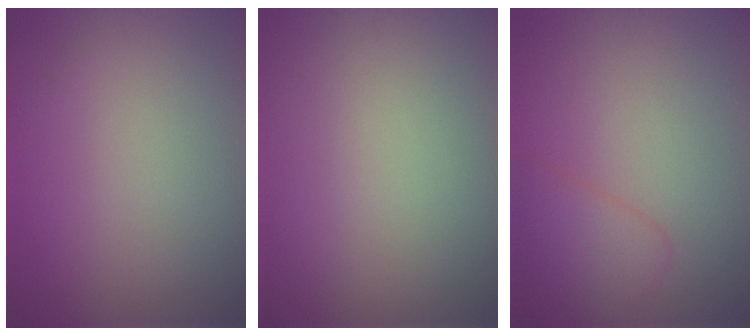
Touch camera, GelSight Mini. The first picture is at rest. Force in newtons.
{"total": 0.0}
{"total": 2.7, "press": 2.6, "slide": 0.2}